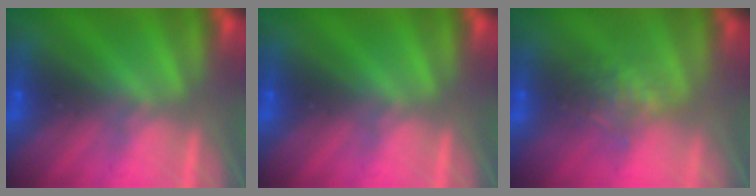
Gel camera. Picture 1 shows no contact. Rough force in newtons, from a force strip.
{"total": 0.0}
{"total": 3.8}